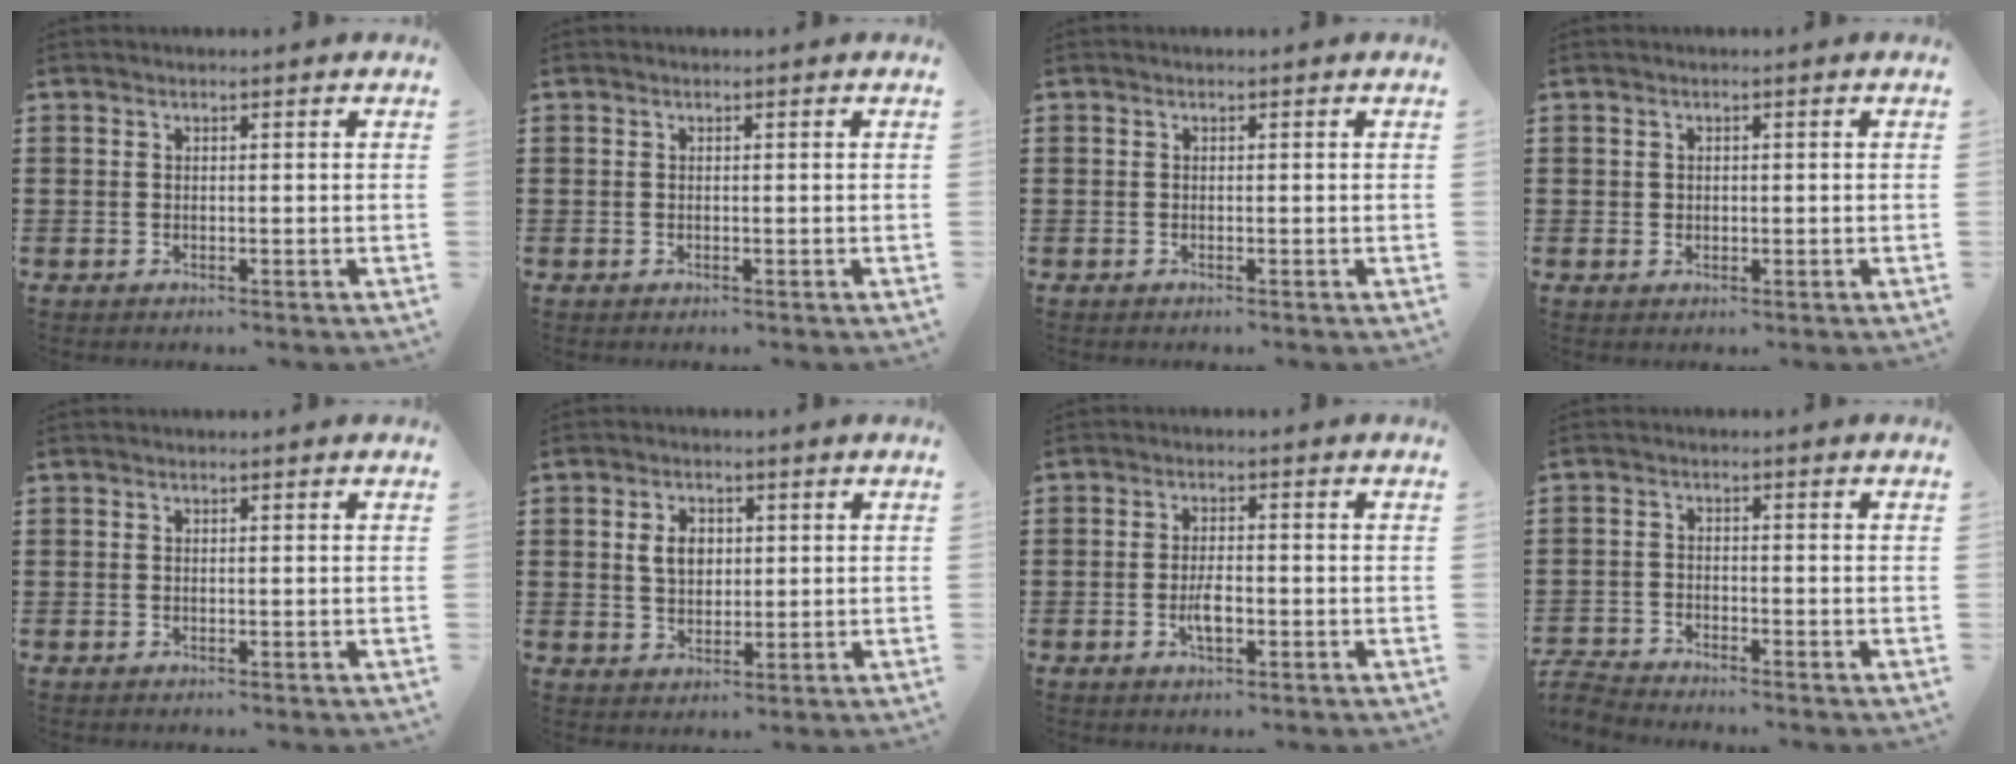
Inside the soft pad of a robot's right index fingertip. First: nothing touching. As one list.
[{"total": 0.0}, {"total": 0.0}, {"total": 0.7, "force": [0.2, 0.7, 0.2], "torque": [-0.005, 0.005, 0.004]}, {"total": 0.0}, {"total": 4.1, "force": [0.8, 2.9, 2.8], "torque": [-0.063, 0.012, 0.013]}, {"total": 3.6, "force": [-1.1, 1.0, 3.2], "torque": [-0.064, -0.005, -0.020]}, {"total": 3.0, "force": [-3.0, 0.2, -0.1], "torque": [-0.011, -0.001, -0.067]}]